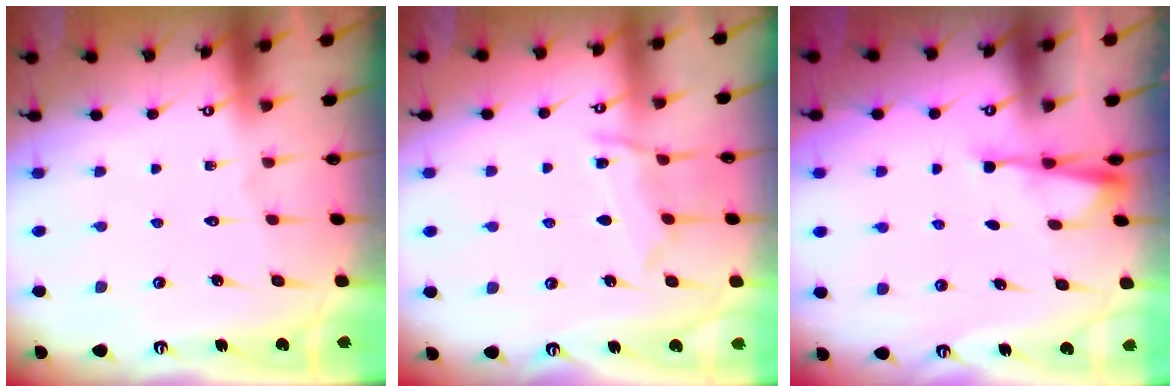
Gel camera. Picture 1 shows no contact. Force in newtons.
{"total": 8.6, "press": 8.6, "slide": 0.8}
{"total": 3.2, "press": 3.1, "slide": 0.7}